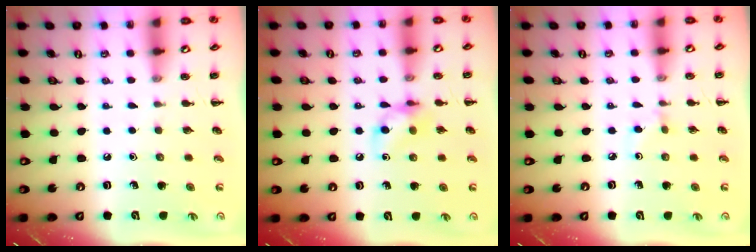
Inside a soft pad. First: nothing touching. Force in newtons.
{"total": 8.7, "press": 8.7, "slide": 0.5}
{"total": 2.6, "press": 2.4, "slide": 1.0}